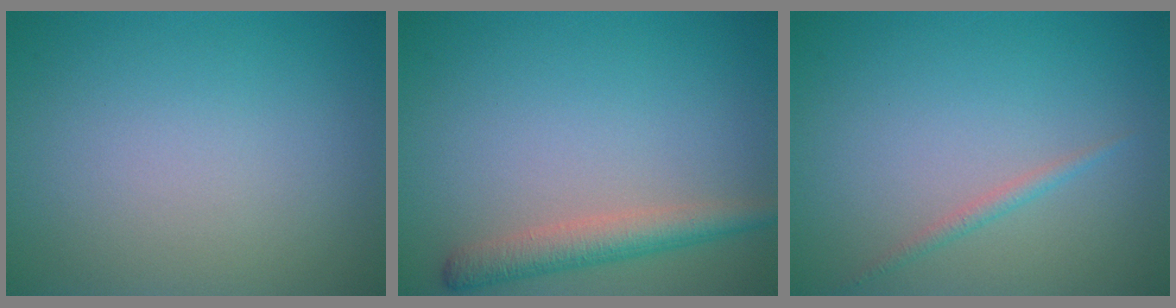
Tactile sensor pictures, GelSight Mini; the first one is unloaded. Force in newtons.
{"total": 3.3, "press": 3.3, "slide": 0.1}
{"total": 1.0, "press": 1.0, "slide": 0.1}